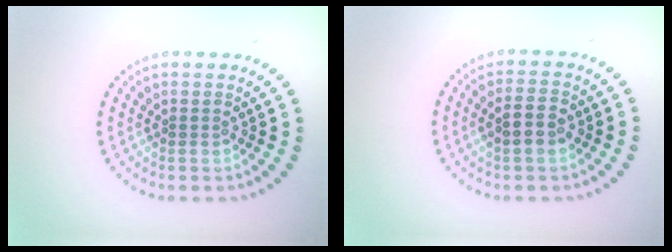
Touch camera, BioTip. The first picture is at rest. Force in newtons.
{"total": 2.6, "press": 2.5, "slide": 0.6}